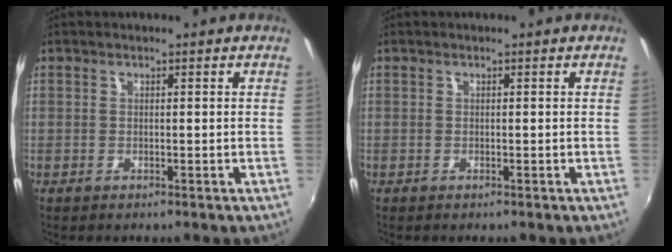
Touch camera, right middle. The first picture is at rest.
{"total": 0.0}